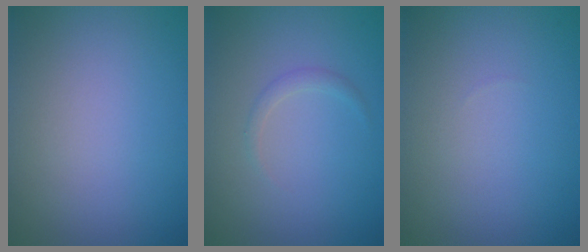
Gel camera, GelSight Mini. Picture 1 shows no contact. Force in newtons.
{"total": 0.9, "press": 0.9, "slide": 0.1}
{"total": 0.0}